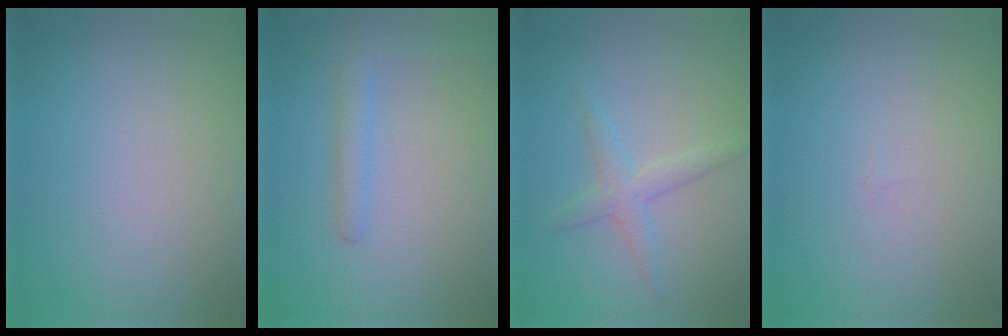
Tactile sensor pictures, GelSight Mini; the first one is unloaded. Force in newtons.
{"total": 2.0, "press": 2.0, "slide": 0.2}
{"total": 2.0, "press": 2.0, "slide": 0.2}
{"total": 0.0}